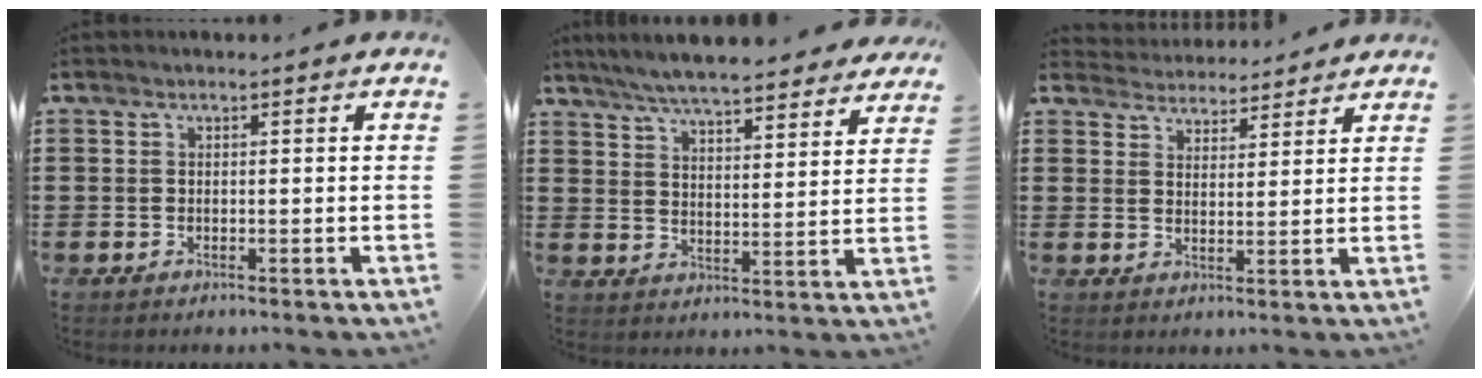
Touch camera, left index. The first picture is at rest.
{"total": 6.6, "force": [6.3, 0.3, 2.1], "torque": [-0.066, -0.030, 0.113]}
{"total": 3.7, "force": [3.6, 0.6, -0.3], "torque": [-0.008, -0.014, 0.067]}